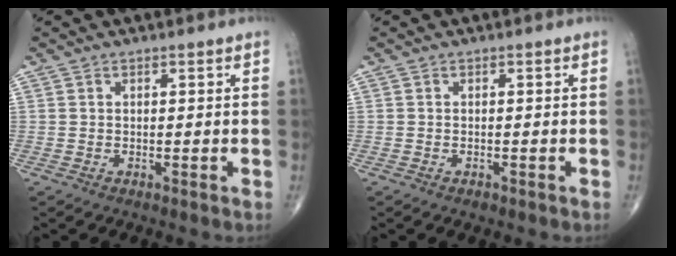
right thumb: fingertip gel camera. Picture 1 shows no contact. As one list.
[{"total": 0.8, "force": [-0.5, 0.4, 0.4], "torque": [-0.007, 0.000, -0.005]}]